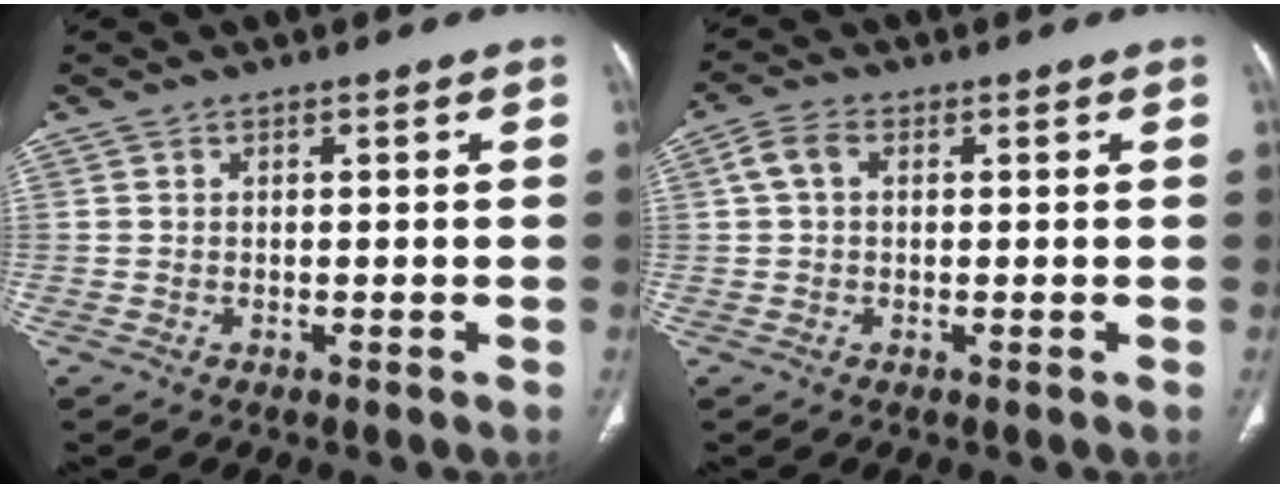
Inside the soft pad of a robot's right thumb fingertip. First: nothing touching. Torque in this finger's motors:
{"motor_torque": [0.03, 0.03, 0.25, -0.25, 0.01]}